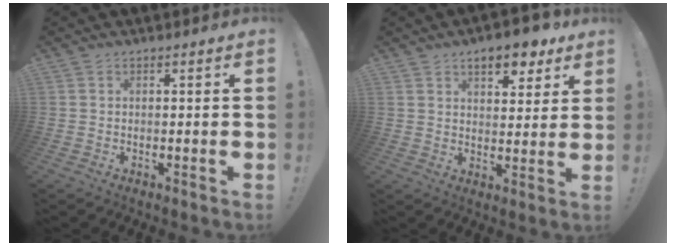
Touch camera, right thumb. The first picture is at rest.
{"total": 9.6, "force": [6.4, 4.1, 5.7], "torque": [-0.064, -0.036, 0.109]}